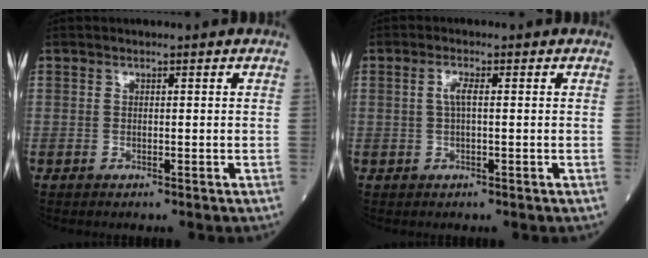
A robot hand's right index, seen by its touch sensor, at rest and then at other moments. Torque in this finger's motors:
{"motor_torque": [0.29, 0.09, 0.18, 0.06]}